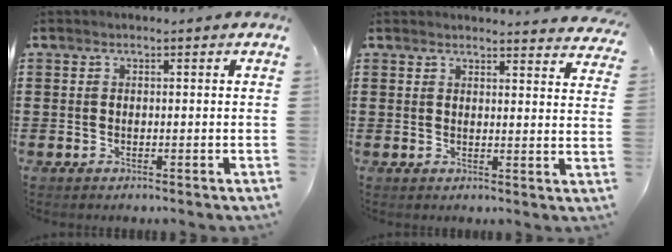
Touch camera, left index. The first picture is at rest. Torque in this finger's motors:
{"motor_torque": [0.09, -0.05, 0.59, 0.08]}